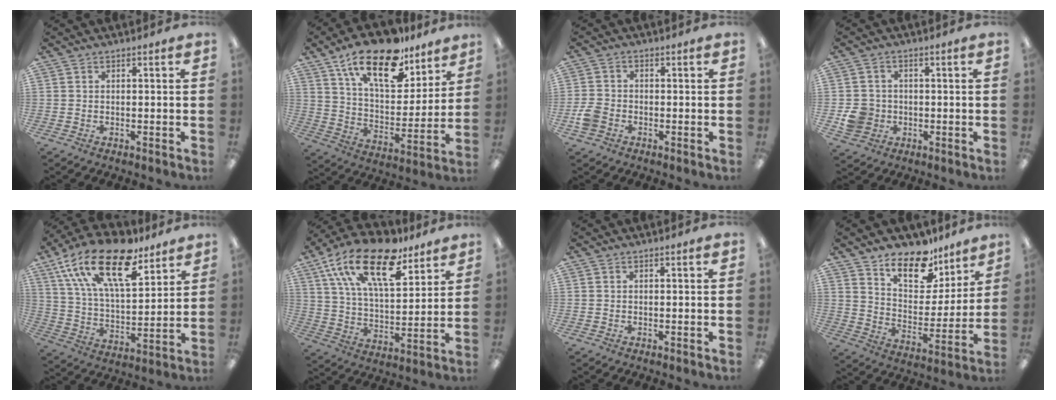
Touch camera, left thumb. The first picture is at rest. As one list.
[{"total": 21.5, "force": [14.6, 9.2, 12.7], "torque": [-0.208, -0.081, 0.251]}, {"total": 4.7, "force": [-2.0, 3.6, 2.2], "torque": [-0.031, 0.011, -0.036]}, {"total": 6.6, "force": [-1.1, 6.2, 2.0], "torque": [-0.030, 0.015, -0.015]}, {"total": 22.3, "force": [14.2, 9.4, 14.4], "torque": [-0.260, -0.073, 0.248]}, {"total": 21.5, "force": [13.6, 9.3, 13.8], "torque": [-0.249, -0.067, 0.236]}, {"total": 0.0}, {"total": 14.2, "force": [11.2, 6.7, 5.8], "torque": [-0.094, -0.080, 0.203]}]